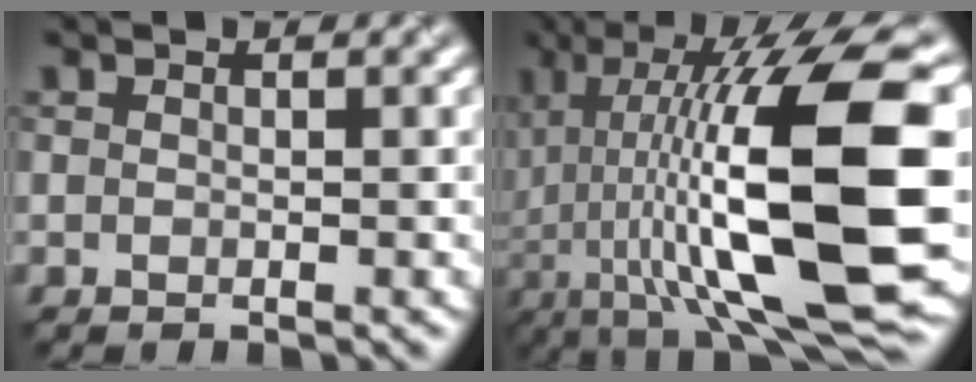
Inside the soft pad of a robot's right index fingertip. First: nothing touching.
{"total": 16.4, "force": [-0.6, 5.0, 15.6], "torque": [-0.260, 0.005, -0.007]}